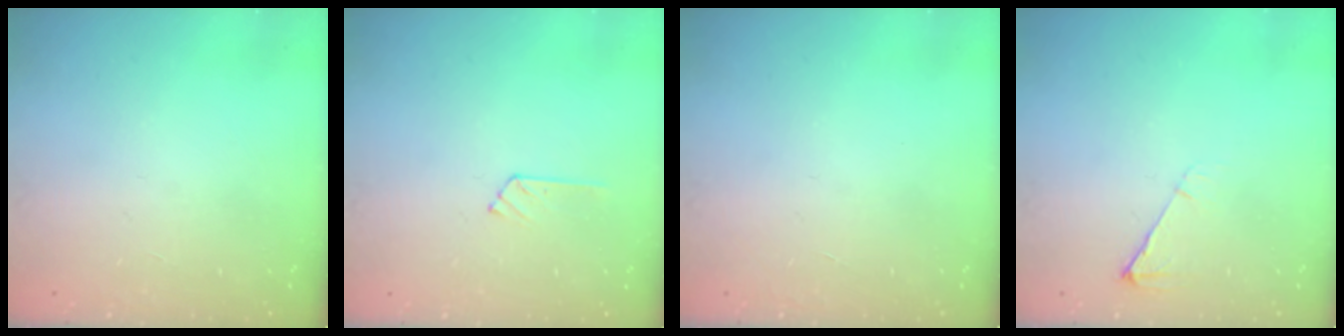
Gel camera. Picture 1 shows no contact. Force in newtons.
{"total": 5.1, "press": 5.1, "slide": 0.4}
{"total": 0.0}
{"total": 4.9, "press": 4.8, "slide": 0.9}